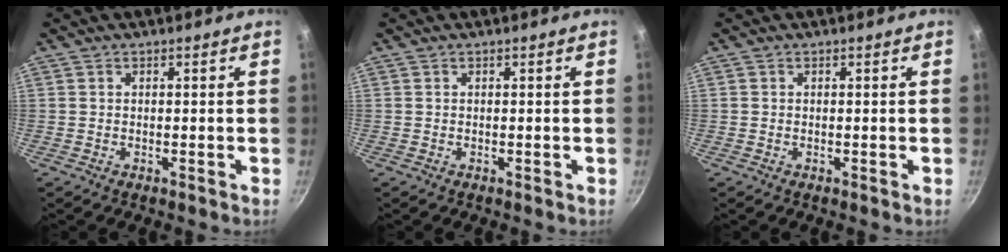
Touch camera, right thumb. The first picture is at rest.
{"total": 0.0}
{"total": 0.0}